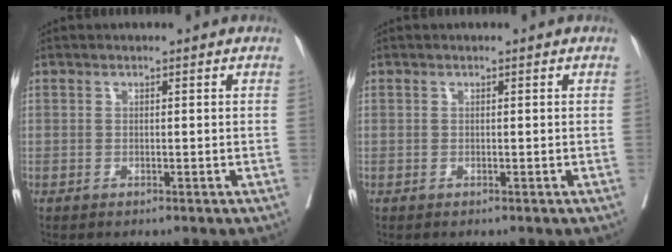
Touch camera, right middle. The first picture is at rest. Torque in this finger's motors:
{"motor_torque": [0.00, 0.00, 0.00, 0.00]}